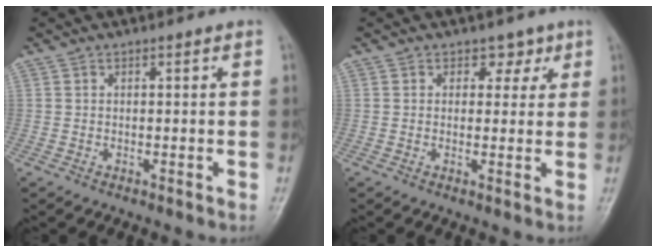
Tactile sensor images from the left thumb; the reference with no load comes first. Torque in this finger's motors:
{"motor_torque": [-0.03, 0.09, -0.08, -0.09, -0.02]}